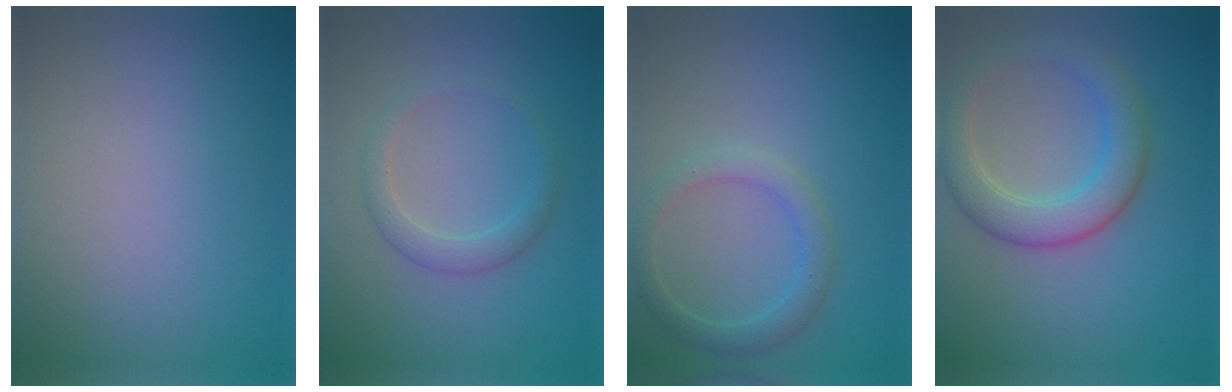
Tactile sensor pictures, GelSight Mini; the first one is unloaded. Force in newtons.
{"total": 2.1, "press": 2.1, "slide": 0.2}
{"total": 2.5, "press": 2.5, "slide": 0.1}
{"total": 4.8, "press": 4.8, "slide": 0.2}